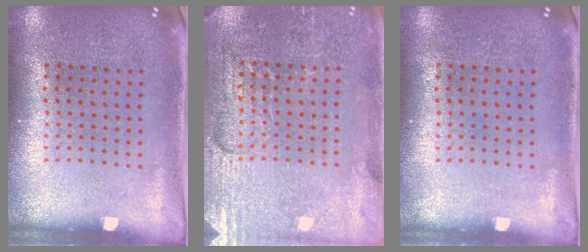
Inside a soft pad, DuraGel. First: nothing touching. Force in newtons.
{"total": 2.9, "press": 2.9, "slide": 0.3}
{"total": 0.0}